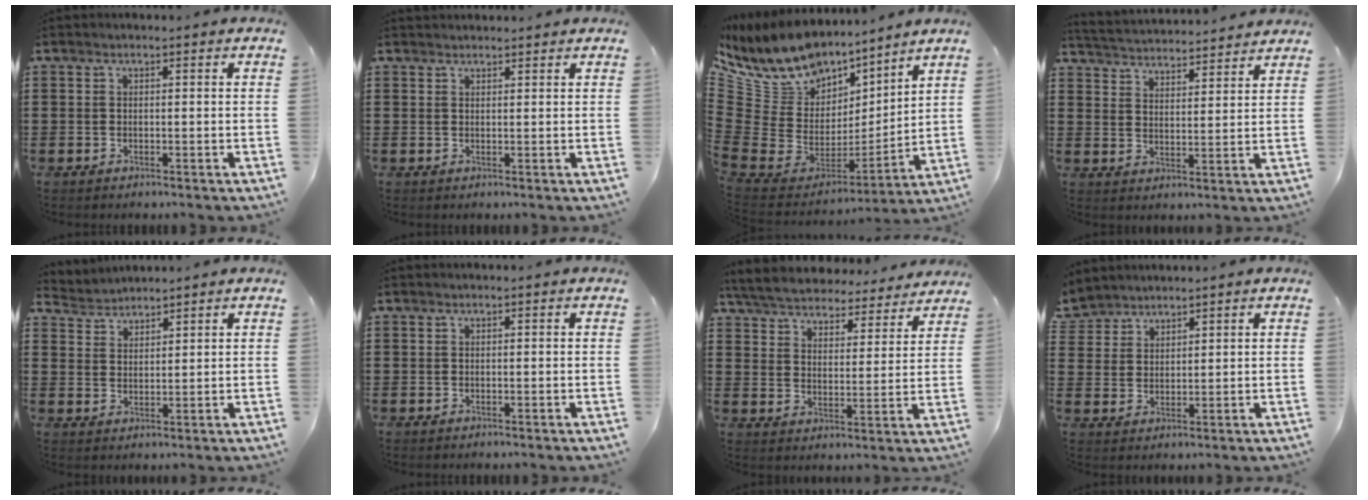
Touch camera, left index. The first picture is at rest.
{"total": 1.1, "force": [1.1, 0.1, 0.0], "torque": [-0.001, 0.000, 0.022]}
{"total": 10.6, "force": [8.7, 5.8, 2.0], "torque": [-0.096, -0.075, 0.161]}
{"total": 3.4, "force": [3.4, -0.1, -0.4], "torque": [-0.012, -0.025, 0.056]}
{"total": 2.7, "force": [2.6, 0.5, -0.6], "torque": [0.001, -0.007, 0.048]}
{"total": 0.0}
{"total": 5.7, "force": [5.7, 0.3, 0.6], "torque": [-0.042, -0.041, 0.097]}
{"total": 3.6, "force": [3.2, 1.6, -0.5], "torque": [-0.007, -0.006, 0.061]}